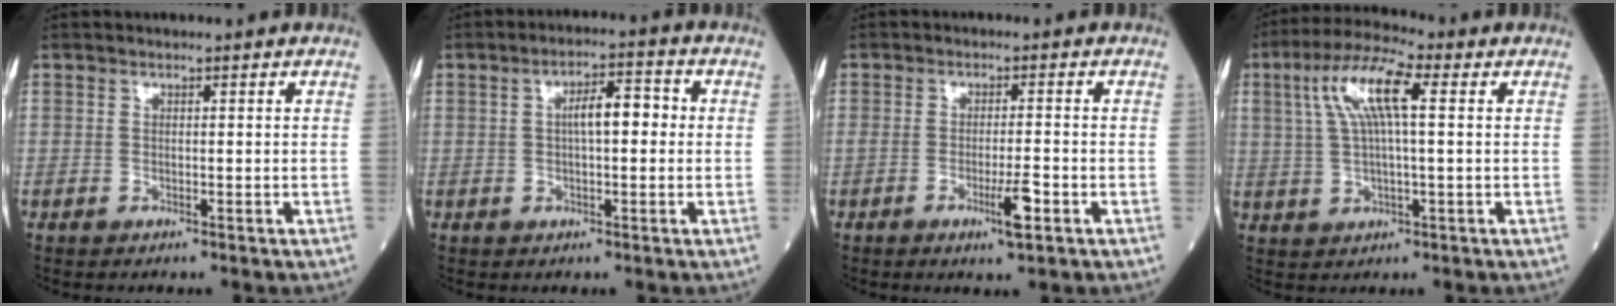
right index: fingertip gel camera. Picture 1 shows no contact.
{"total": 5.3, "force": [0.5, 1.6, 5.0], "torque": [-0.084, 0.021, 0.005]}
{"total": 4.1, "force": [-1.8, 0.2, 3.7], "torque": [-0.063, -0.006, -0.029]}
{"total": 9.6, "force": [2.7, 1.7, 9.0], "torque": [-0.184, 0.024, 0.049]}